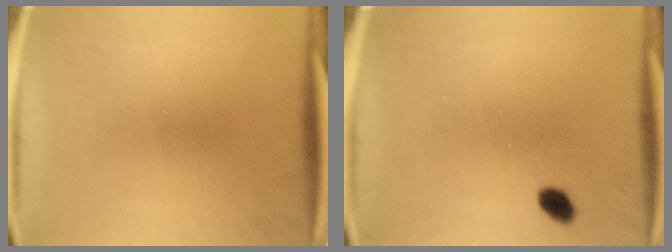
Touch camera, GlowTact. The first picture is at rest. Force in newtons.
{"total": 2.4}